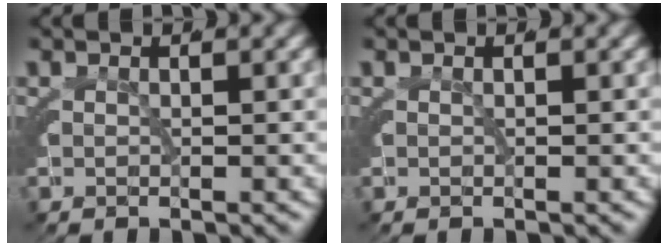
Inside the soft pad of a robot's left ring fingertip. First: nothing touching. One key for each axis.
{"total": 0.0}